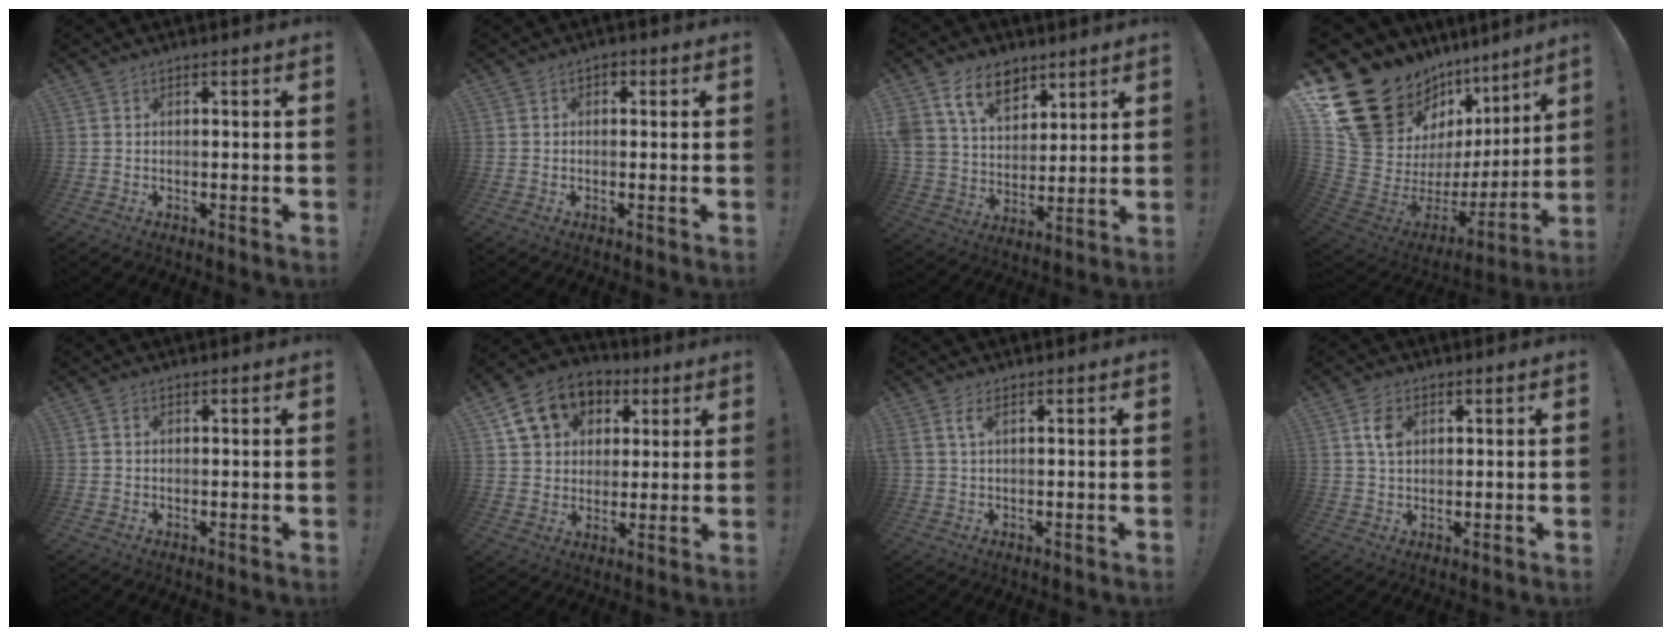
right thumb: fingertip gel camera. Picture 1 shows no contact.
{"total": 1.7, "force": [-0.3, 1.4, 0.8], "torque": [-0.008, 0.005, -0.008]}
{"total": 14.1, "force": [8.6, 9.2, 6.4], "torque": [-0.115, -0.040, 0.165]}
{"total": 25.5, "force": [12.2, 15.4, 16.3], "torque": [-0.229, -0.142, 0.299]}
{"total": 0.7, "force": [0.2, 0.7, 0.3], "torque": [-0.014, 0.006, 0.005]}
{"total": 13.9, "force": [6.1, 10.9, 6.1], "torque": [-0.088, -0.022, 0.119]}
{"total": 2.7, "force": [1.1, 0.6, 2.3], "torque": [-0.045, 0.000, 0.018]}
{"total": 5.3, "force": [1.7, 3.5, 3.6], "torque": [-0.066, 0.005, 0.032]}